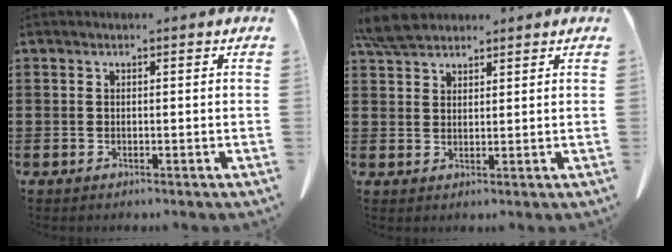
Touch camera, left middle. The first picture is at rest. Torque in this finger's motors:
{"motor_torque": [1.14, 1.00, 0.17, 0.13]}